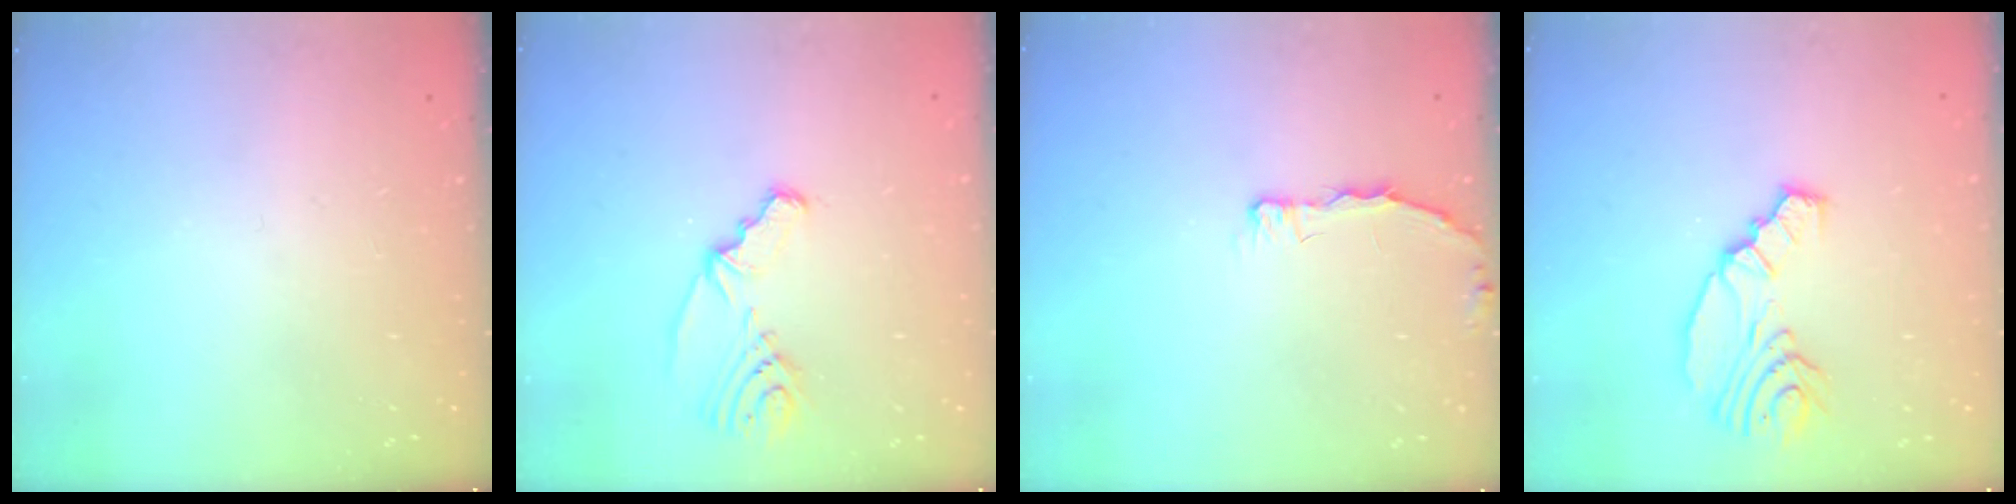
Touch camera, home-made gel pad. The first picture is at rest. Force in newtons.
{"total": 6.8, "press": 5.7, "slide": 3.7}
{"total": 2.9, "press": 2.9, "slide": 0.3}
{"total": 11.1, "press": 10.2, "slide": 4.3}